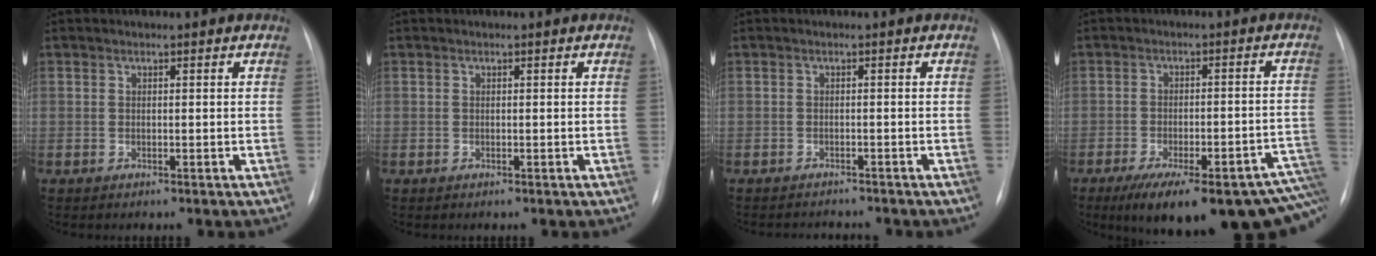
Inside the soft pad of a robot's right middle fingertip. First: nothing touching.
{"total": 0.0}
{"total": 3.1, "force": [-3.0, 0.4, 0.2], "torque": [0.000, -0.005, -0.040]}
{"total": 21.1, "force": [-13.5, 6.8, 14.7], "torque": [-0.128, 0.024, -0.169]}